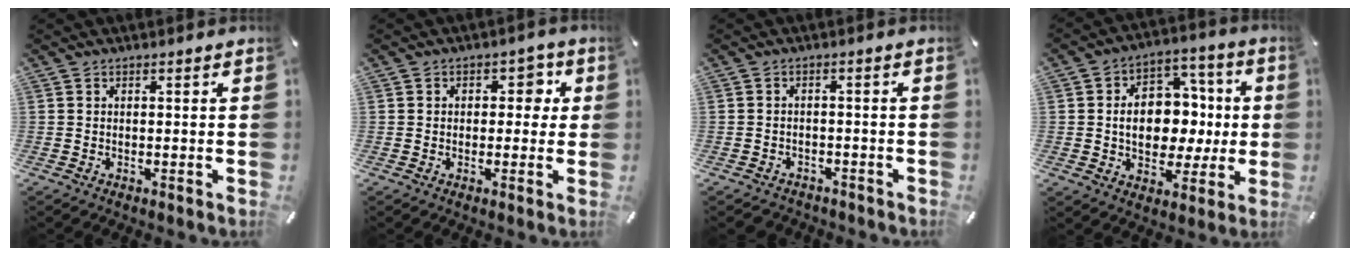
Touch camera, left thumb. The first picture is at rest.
{"total": 4.6, "force": [0.4, 3.6, 2.9], "torque": [-0.021, -0.001, -0.006]}
{"total": 2.5, "force": [-1.9, 1.5, 0.5], "torque": [-0.015, 0.010, -0.043]}
{"total": 13.0, "force": [-0.7, 10.5, 7.7], "torque": [-0.127, 0.008, -0.004]}